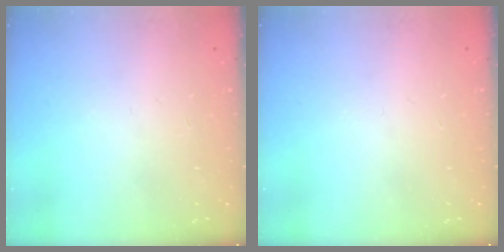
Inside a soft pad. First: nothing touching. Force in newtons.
{"total": 0.0}